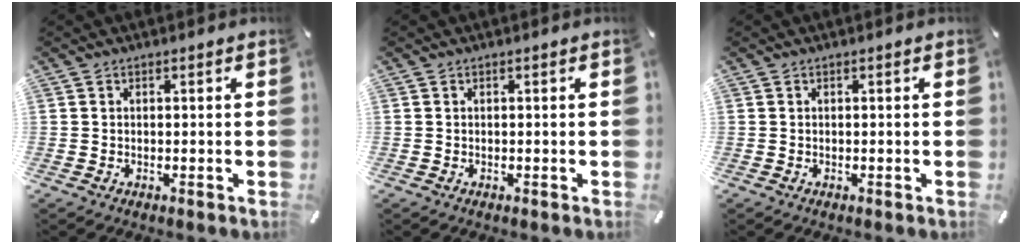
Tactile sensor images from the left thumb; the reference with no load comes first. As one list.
[{"total": 0.0}, {"total": 0.0}]